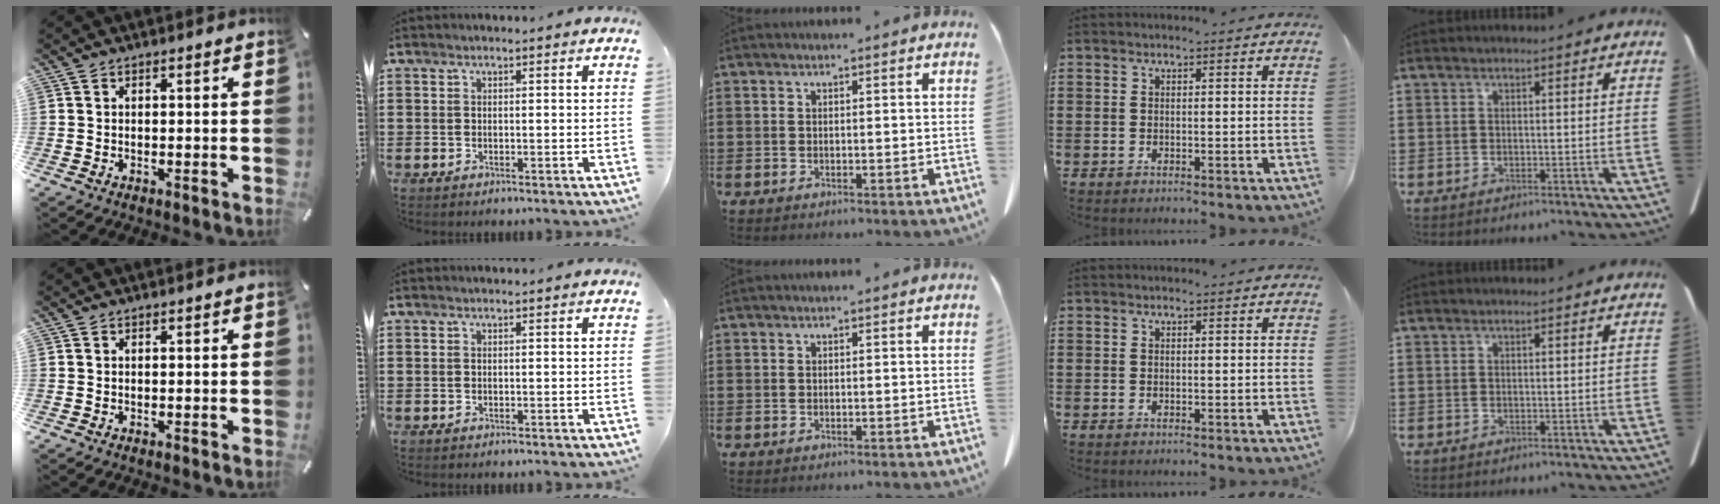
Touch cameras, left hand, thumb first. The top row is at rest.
{}